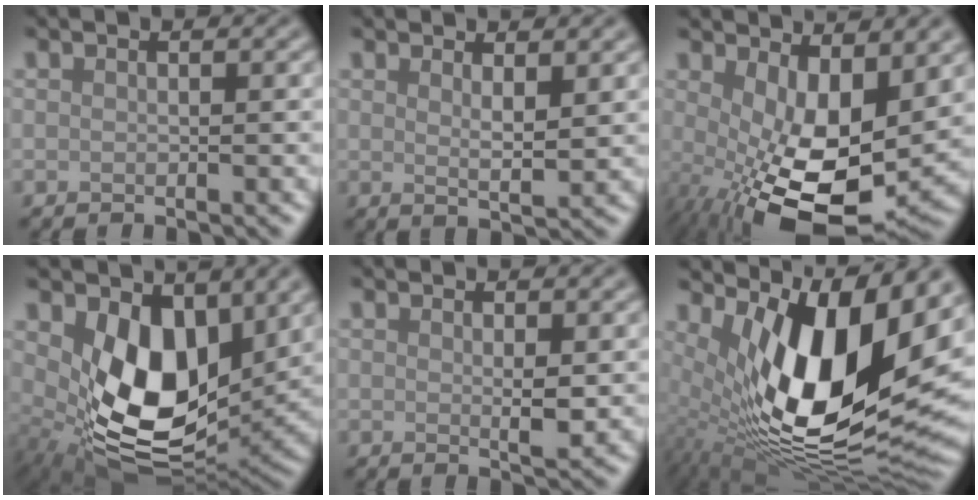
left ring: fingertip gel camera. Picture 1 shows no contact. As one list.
[{"total": 2.2, "force": [1.4, 0.5, 1.6], "torque": [-0.026, -0.009, 0.025]}, {"total": 11.0, "force": [-1.0, 5.1, 9.7], "torque": [-0.171, -0.029, -0.001]}, {"total": 10.1, "force": [2.0, 6.0, 7.9], "torque": [-0.143, -0.030, 0.044]}, {"total": 1.6, "force": [0.2, 0.3, 1.5], "torque": [-0.025, -0.005, 0.002]}, {"total": 14.9, "force": [3.0, 6.6, 13.0], "torque": [-0.219, -0.025, 0.056]}]